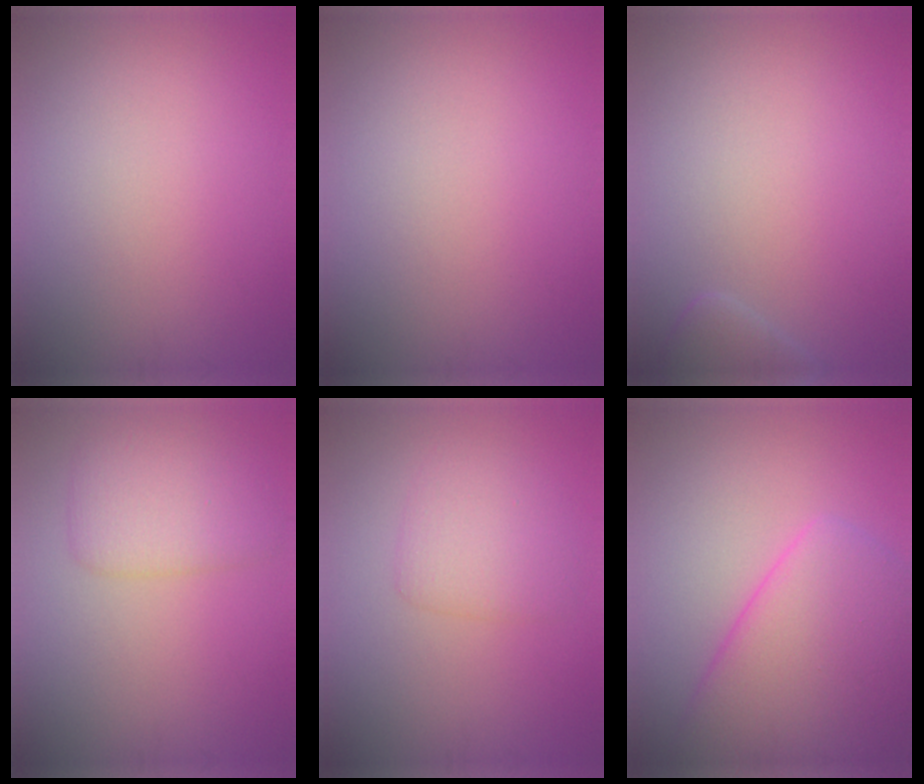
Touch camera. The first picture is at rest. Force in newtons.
{"total": 0.0}
{"total": 1.6, "press": 1.6, "slide": 0.2}
{"total": 3.7, "press": 3.7, "slide": 0.1}
{"total": 2.7, "press": 2.7, "slide": 0.1}
{"total": 8.8, "press": 8.8, "slide": 0.4}